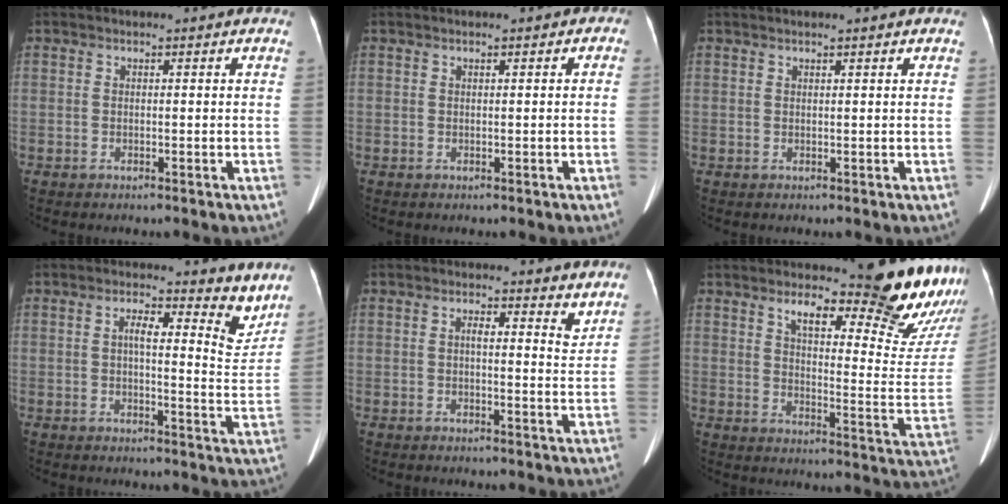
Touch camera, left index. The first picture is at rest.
{"total": 0.7, "force": [0.2, 0.3, 0.6], "torque": [-0.003, 0.006, 0.000]}
{"total": 1.9, "force": [1.6, -0.1, 1.1], "torque": [-0.012, 0.021, 0.027]}
{"total": 8.1, "force": [5.3, 2.5, 5.6], "torque": [-0.054, -0.003, 0.058]}
{"total": 4.9, "force": [3.1, 1.7, 3.3], "torque": [-0.037, 0.005, 0.036]}
{"total": 19.7, "force": [16.8, 2.2, 10.1], "torque": [-0.126, -0.098, 0.205]}